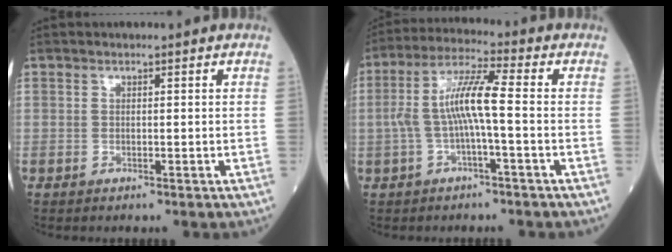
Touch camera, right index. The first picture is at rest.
{"total": 8.1, "force": [-0.8, 0.6, 8.0], "torque": [-0.163, 0.024, -0.020]}